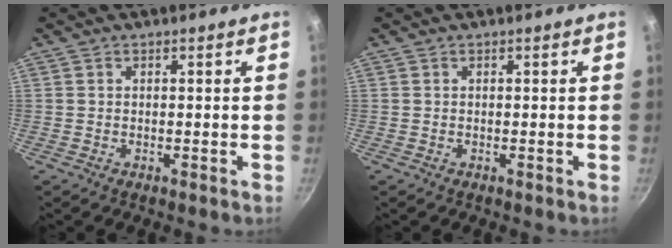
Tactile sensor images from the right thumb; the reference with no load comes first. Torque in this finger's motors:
{"motor_torque": [0.00, 0.00, 0.00, 0.00, 0.00]}